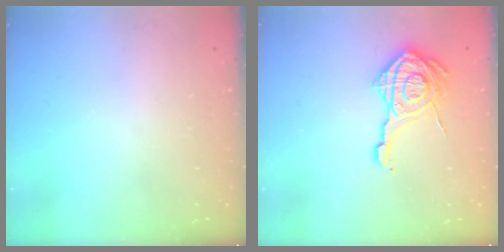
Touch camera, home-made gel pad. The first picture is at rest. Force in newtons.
{"total": 16.6, "press": 16.6, "slide": 1.2}